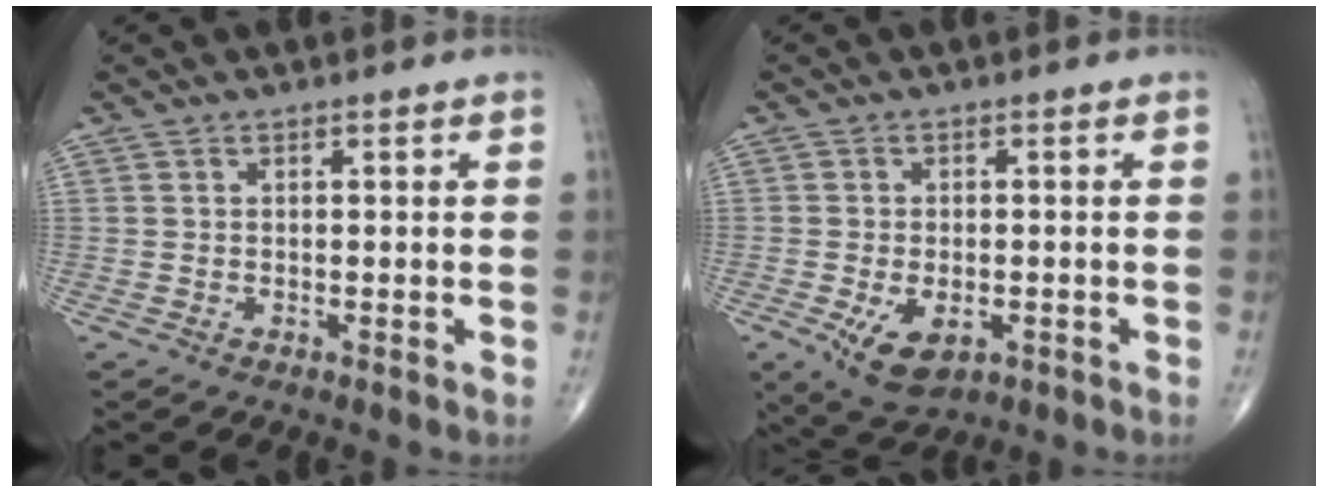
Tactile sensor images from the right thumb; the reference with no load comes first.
{"total": 7.2, "force": [-2.5, 4.0, 5.4], "torque": [-0.084, -0.002, -0.030]}